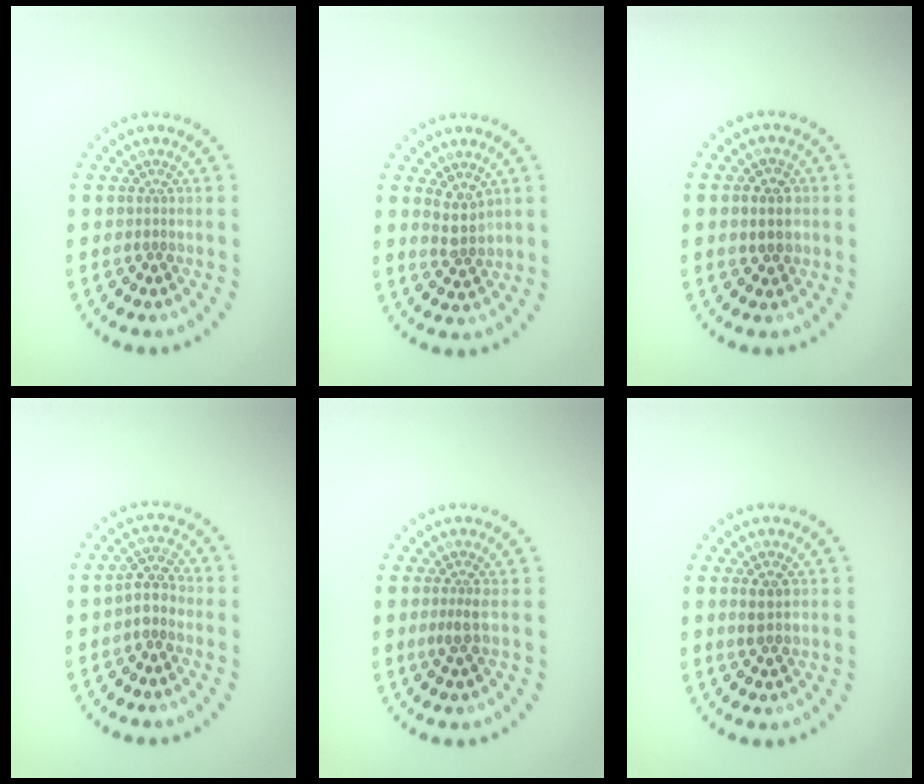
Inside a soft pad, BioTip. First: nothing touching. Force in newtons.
{"total": 2.4, "press": 2.1, "slide": 1.2}
{"total": 2.1, "press": 2.1, "slide": 0.1}
{"total": 2.4, "press": 2.1, "slide": 1.3}
{"total": 1.4, "press": 1.1, "slide": 1.0}
{"total": 1.8, "press": 1.8, "slide": 0.4}